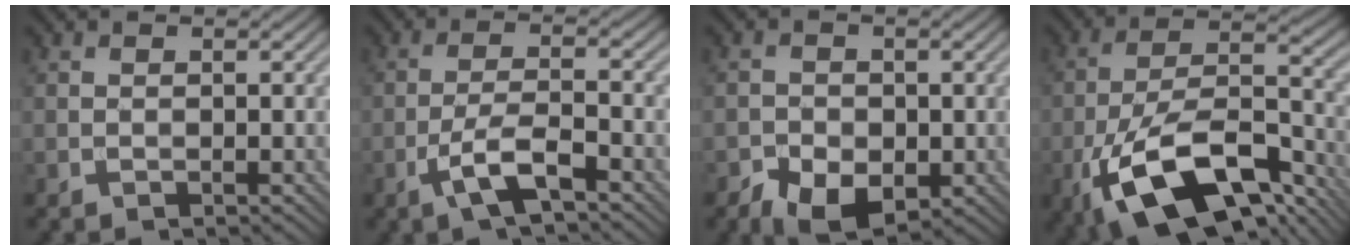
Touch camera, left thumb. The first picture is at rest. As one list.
[{"total": 5.9, "force": [-3.3, 1.5, 4.7], "torque": [-0.096, 0.006, -0.068]}, {"total": 6.0, "force": [-3.3, 4.1, 3.0], "torque": [-0.045, -0.006, -0.056]}, {"total": 17.7, "force": [-9.9, 7.4, 12.7], "torque": [-0.242, -0.028, -0.179]}]